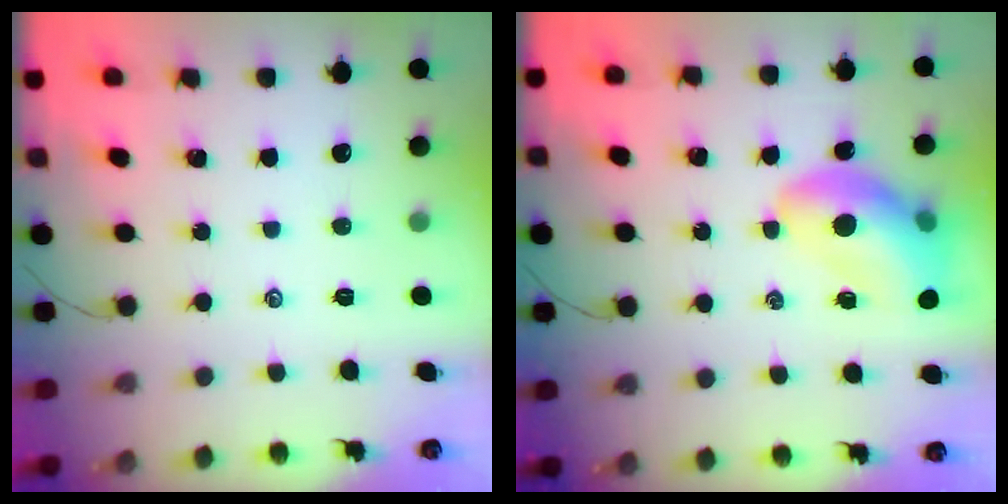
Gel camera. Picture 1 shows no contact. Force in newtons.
{"total": 12.6, "press": 12.1, "slide": 3.4}